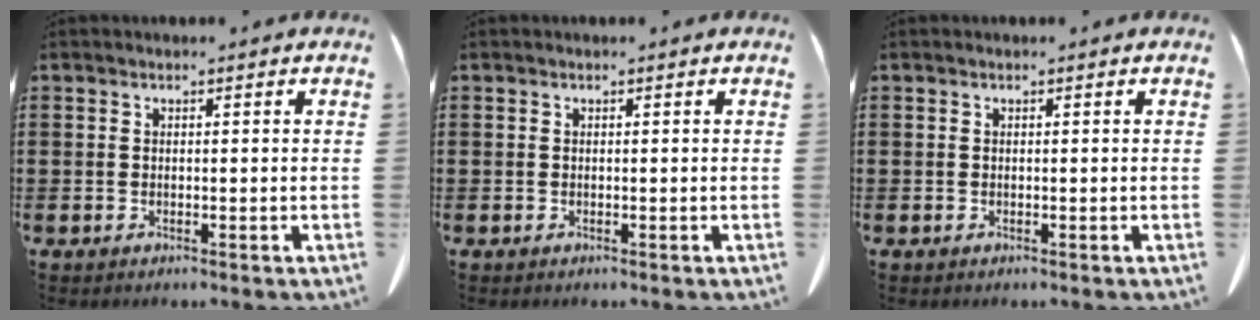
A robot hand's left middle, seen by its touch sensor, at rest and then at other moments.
{"total": 0.0}
{"total": 0.0}